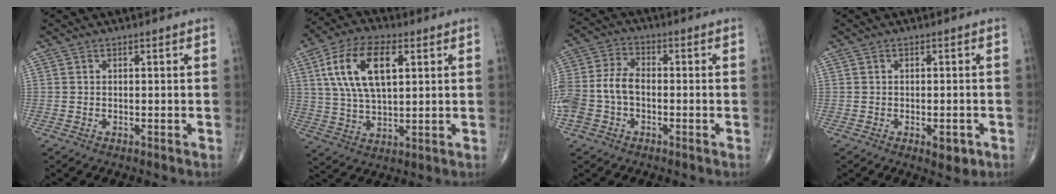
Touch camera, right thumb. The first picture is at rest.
{"total": 14.5, "force": [4.5, 7.1, 11.9], "torque": [-0.223, 0.002, 0.084]}
{"total": 10.4, "force": [-2.1, 6.8, 7.5], "torque": [-0.171, 0.028, -0.047]}
{"total": 3.3, "force": [-1.3, 1.6, 2.6], "torque": [-0.025, 0.000, -0.012]}